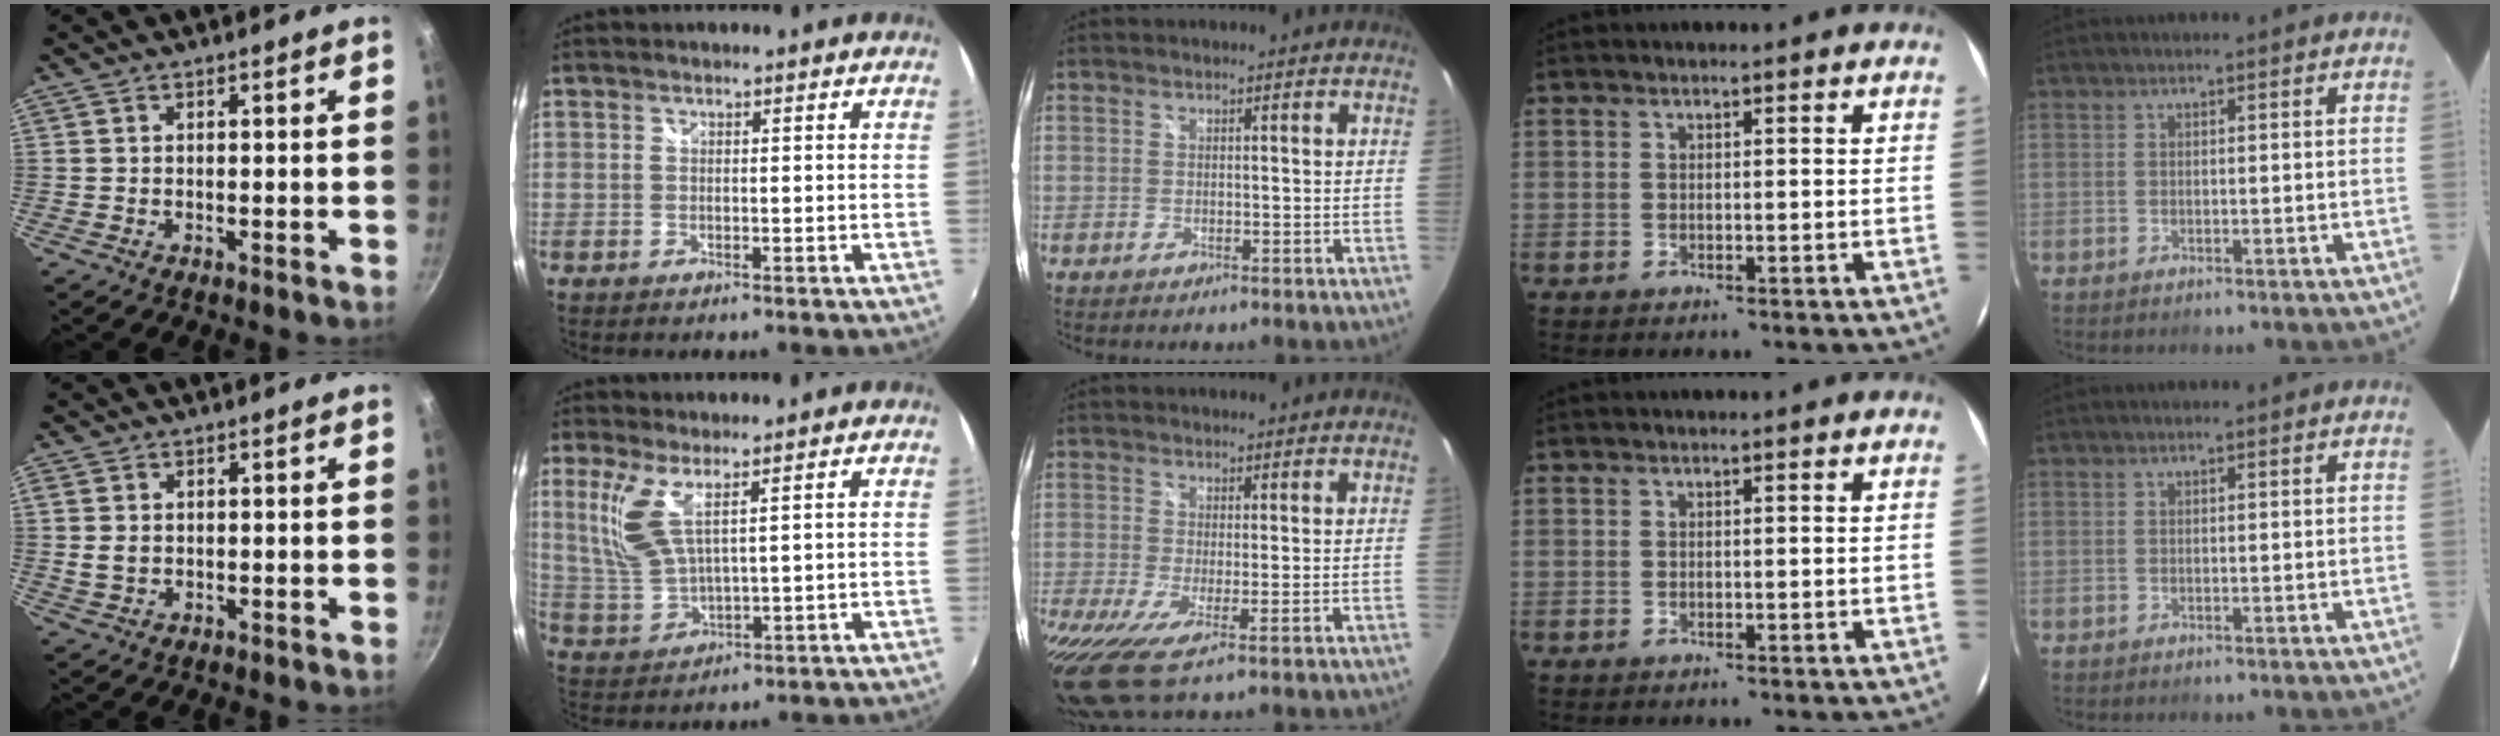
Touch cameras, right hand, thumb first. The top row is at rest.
{"thumb": {"total": 2.7, "force": [0.2, 2.0, 1.8], "torque": [-0.033, -0.001, 0.006]}, "index": {"total": 7.9, "force": [3.9, 2.2, 6.5], "torque": [-0.148, -0.006, 0.091]}, "middle": {"total": 8.3, "force": [-2.2, 1.8, 7.8], "torque": [-0.164, -0.032, -0.046]}}